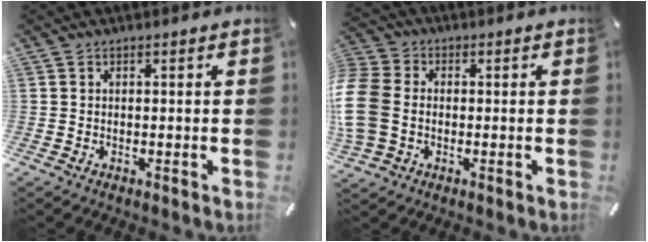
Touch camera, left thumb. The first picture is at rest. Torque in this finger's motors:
{"motor_torque": [2.45, 2.55, 1.90, 0.29, 0.90]}